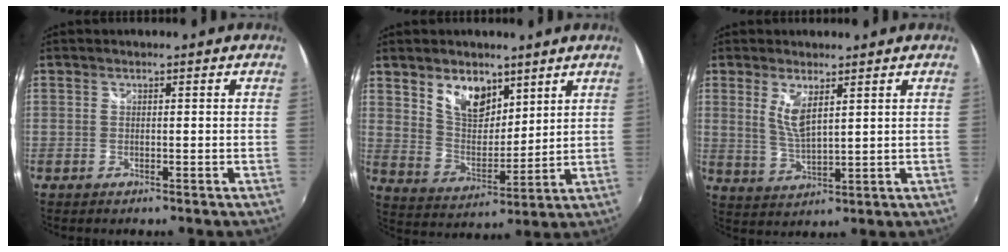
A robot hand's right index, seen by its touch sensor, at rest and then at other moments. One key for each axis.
{"total": 9.9, "fx": 6.1, "fy": 5.7, "fz": 5.3, "tx": -0.089, "ty": 0.004, "tz": 0.119}
{"total": 5.5, "fx": 2.4, "fy": 1.5, "fz": 4.7, "tx": -0.090, "ty": -0.011, "tz": 0.048}